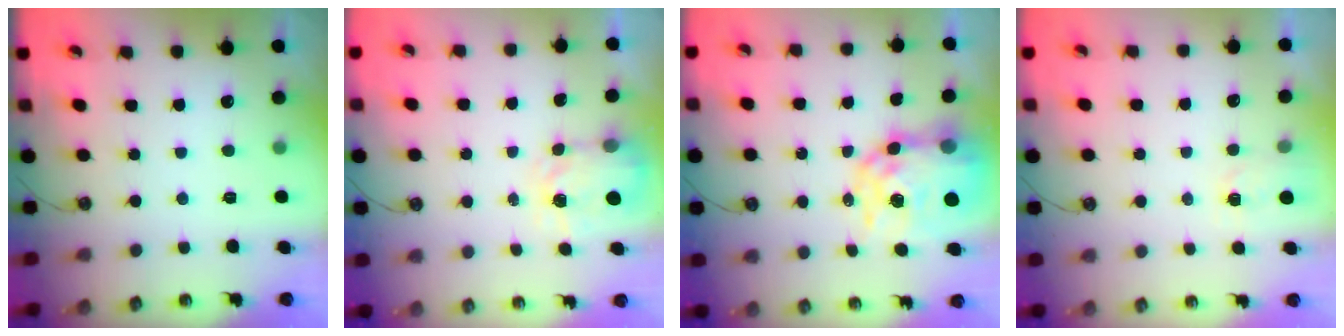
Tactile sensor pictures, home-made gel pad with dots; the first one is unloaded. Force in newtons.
{"total": 3.9, "press": 3.8, "slide": 0.6}
{"total": 15.5, "press": 15.5, "slide": 1.3}
{"total": 1.3, "press": 1.2, "slide": 0.2}